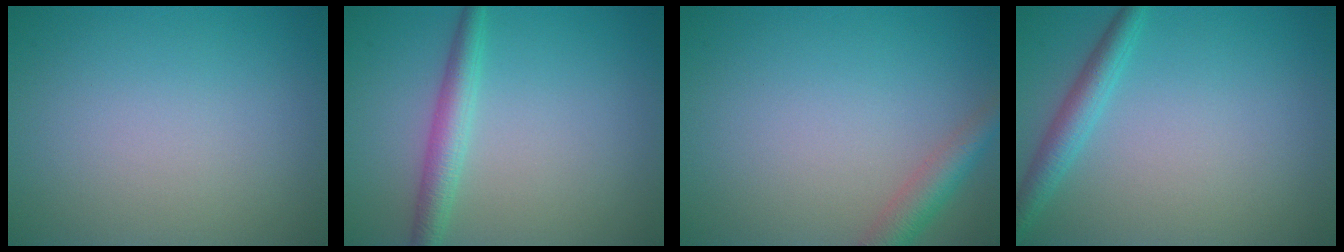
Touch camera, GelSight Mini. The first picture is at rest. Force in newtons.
{"total": 2.8, "press": 2.8, "slide": 0.1}
{"total": 2.9, "press": 2.9, "slide": 0.2}
{"total": 2.5, "press": 2.5, "slide": 0.1}